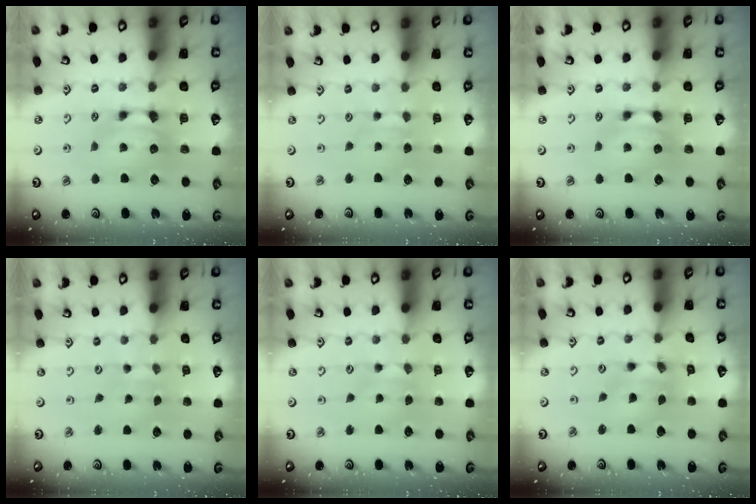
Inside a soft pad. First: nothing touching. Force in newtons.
{"total": 2.8, "press": 2.8, "slide": 0.4}
{"total": 0.0}
{"total": 4.7, "press": 4.7, "slide": 0.3}
{"total": 2.1, "press": 1.6, "slide": 1.4}
{"total": 1.6, "press": 0.2, "slide": 1.5}